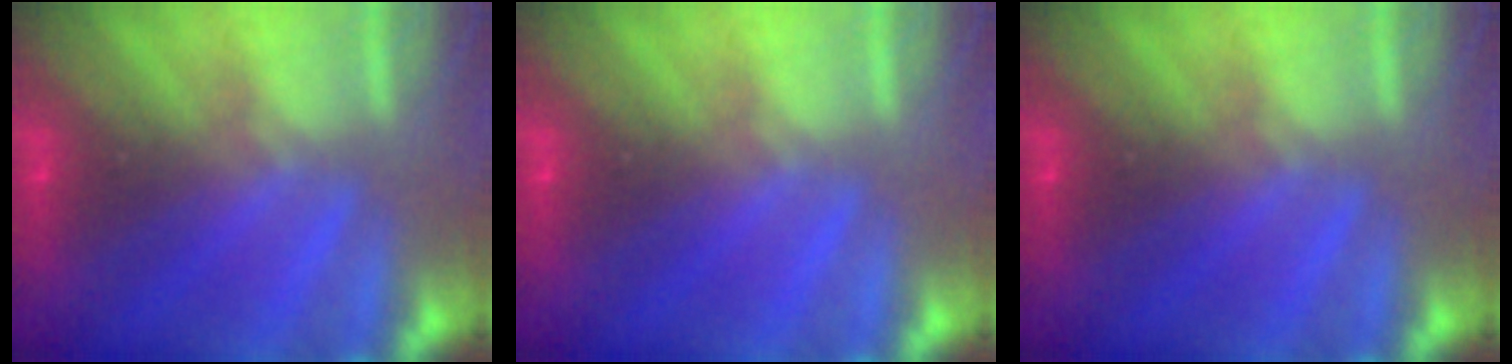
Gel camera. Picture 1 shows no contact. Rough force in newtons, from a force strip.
{"total": 0.0}
{"total": 0.0}